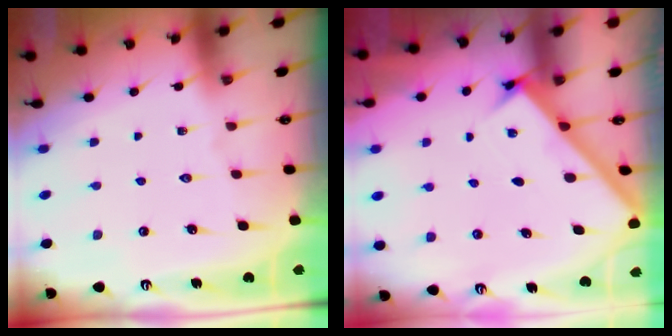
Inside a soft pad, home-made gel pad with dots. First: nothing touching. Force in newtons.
{"total": 2.8, "press": 2.8, "slide": 0.3}